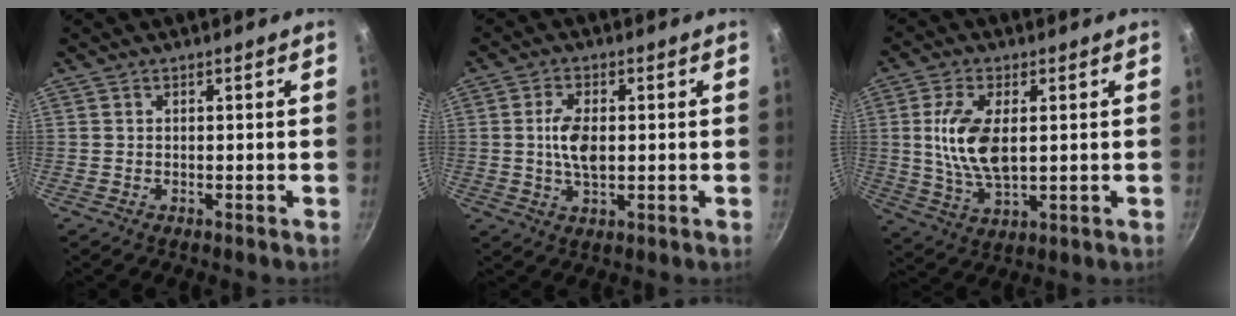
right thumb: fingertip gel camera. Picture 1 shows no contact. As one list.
[{"total": 6.3, "force": [0.3, 3.2, 5.4], "torque": [-0.105, 0.001, 0.004]}, {"total": 11.4, "force": [1.3, 5.6, 9.8], "torque": [-0.198, -0.011, 0.031]}]